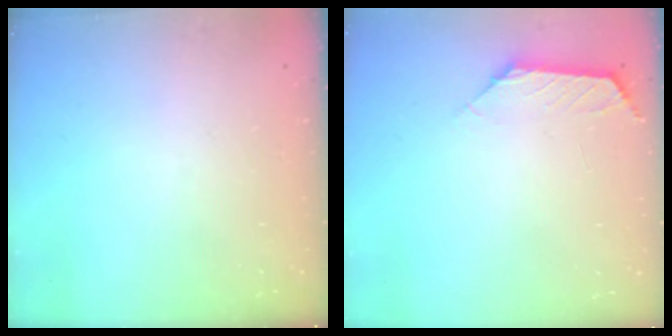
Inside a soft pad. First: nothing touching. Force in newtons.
{"total": 1.0, "press": 0.8, "slide": 0.5}